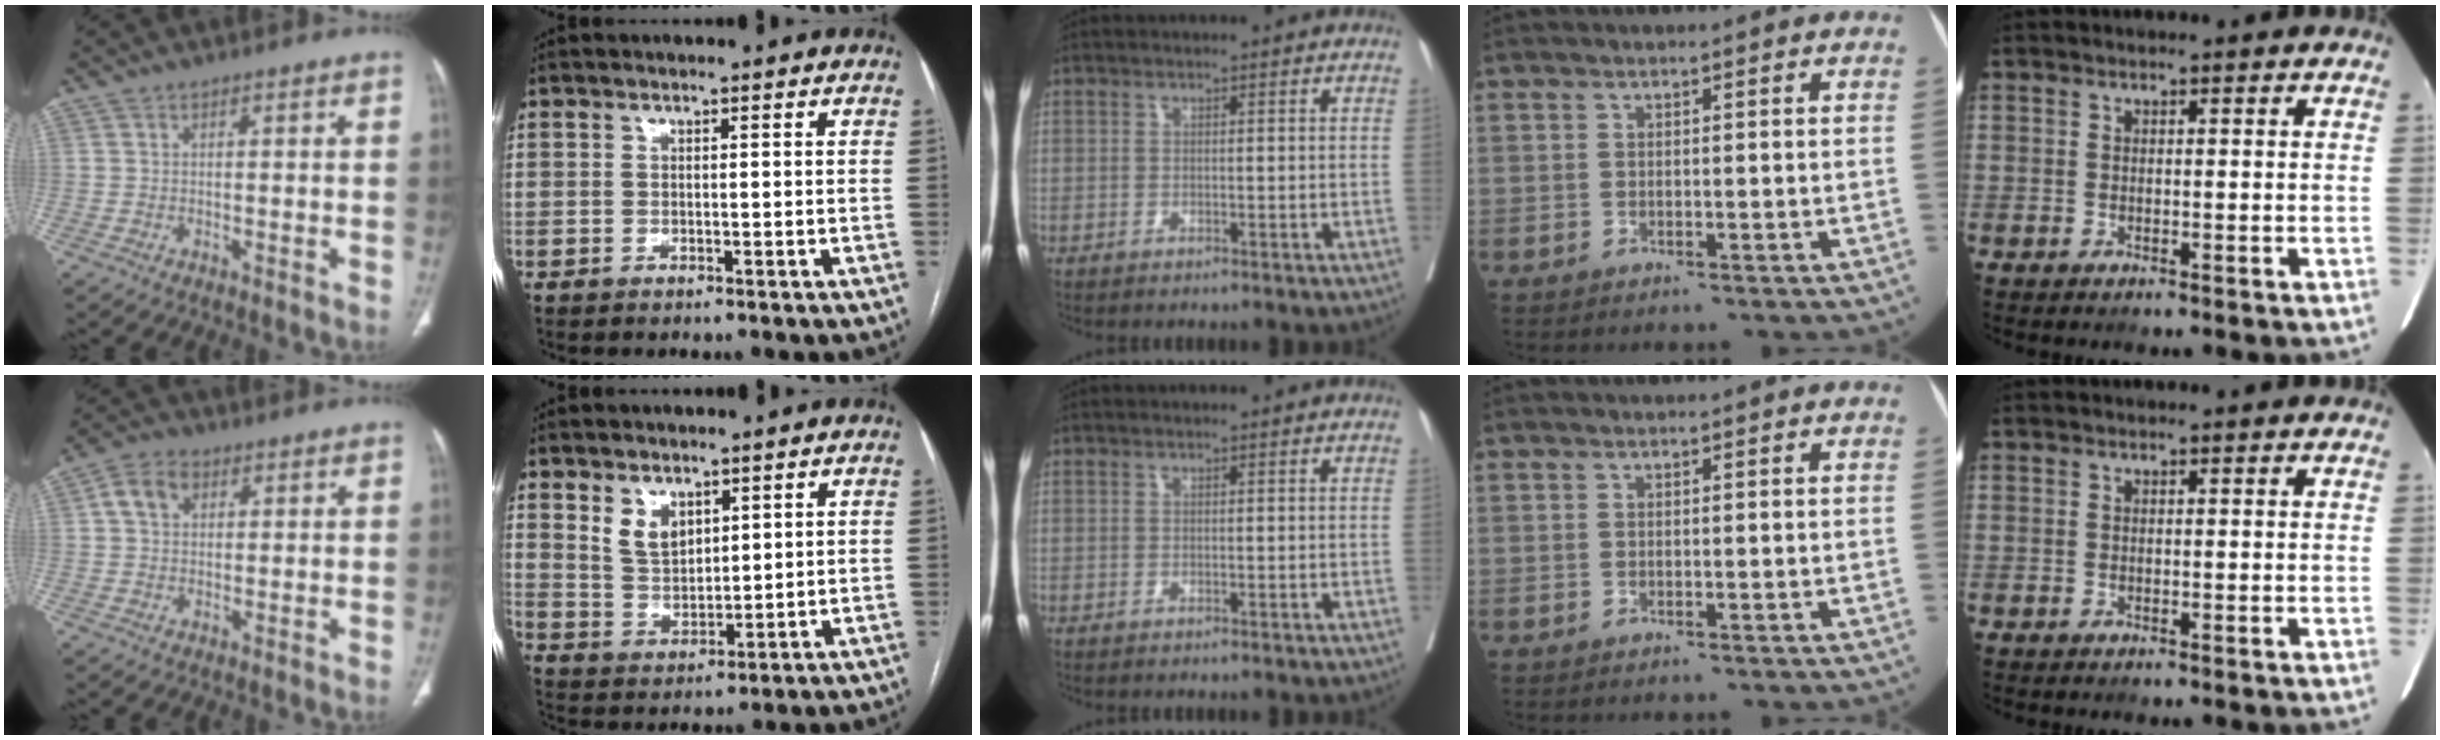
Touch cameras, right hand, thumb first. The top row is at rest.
{"thumb": {"total": 5.4, "force": [1.6, 4.0, 3.2], "torque": [-0.049, 0.008, 0.027]}, "index": {"total": 5.3, "force": [3.1, 3.1, 3.0], "torque": [-0.061, -0.001, 0.071]}}